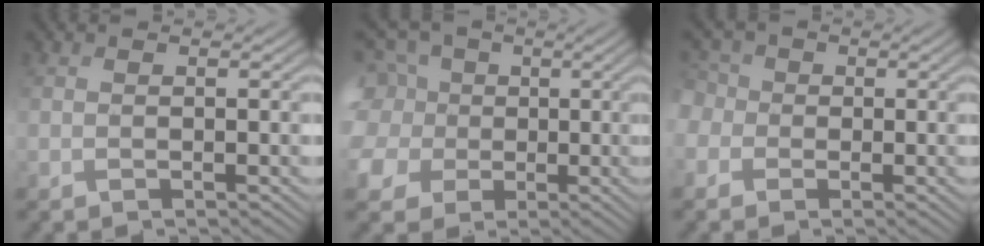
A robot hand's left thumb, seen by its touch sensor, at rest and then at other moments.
{"total": 12.4, "force": [0.3, 10.9, 5.9], "torque": [-0.217, 0.014, -0.020]}
{"total": 5.0, "force": [-0.1, 4.6, 1.9], "torque": [-0.081, 0.007, -0.026]}